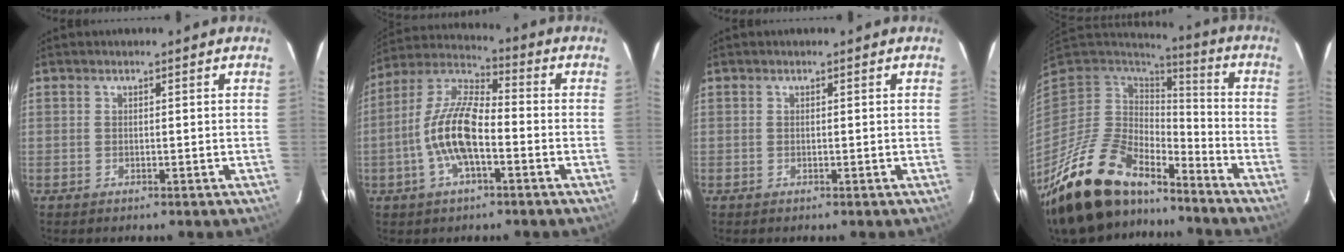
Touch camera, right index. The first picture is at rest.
{"total": 12.8, "force": [-3.7, 4.7, 11.3], "torque": [-0.234, 0.006, -0.073]}
{"total": 0.0}
{"total": 24.1, "force": [-17.8, 9.4, 13.3], "torque": [-0.267, -0.033, -0.309]}